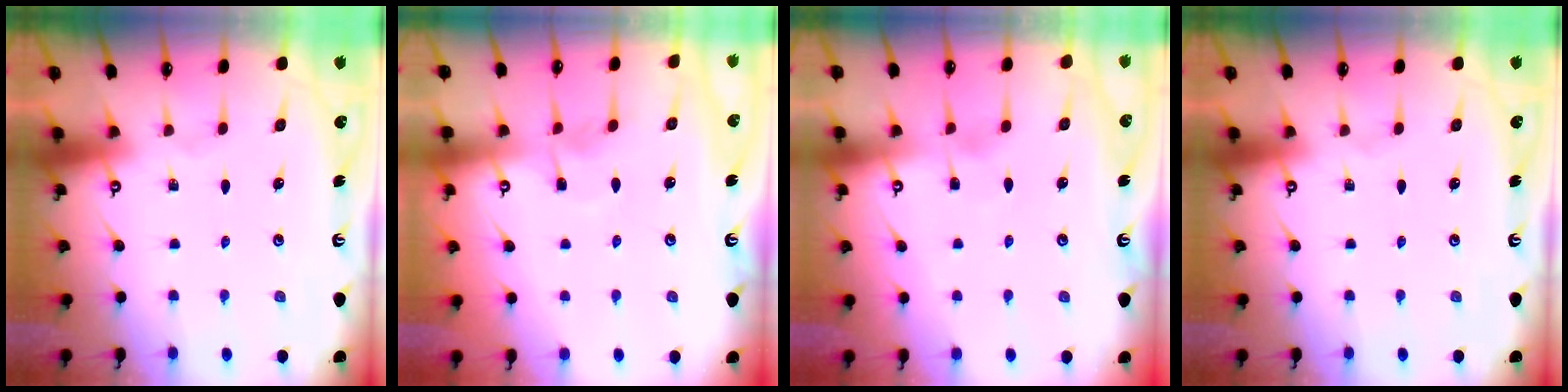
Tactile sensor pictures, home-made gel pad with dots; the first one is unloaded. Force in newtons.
{"total": 3.0, "press": 2.9, "slide": 0.3}
{"total": 2.6, "press": 2.5, "slide": 0.2}
{"total": 0.0}